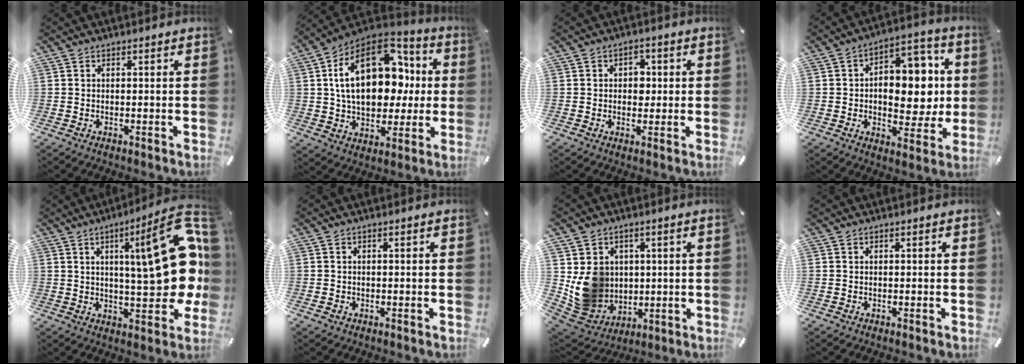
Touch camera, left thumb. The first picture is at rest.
{"total": 23.2, "force": [4.7, 15.8, 16.4], "torque": [-0.282, -0.001, 0.086]}
{"total": 3.9, "force": [0.1, 3.1, 2.4], "torque": [-0.025, 0.000, -0.008]}
{"total": 14.5, "force": [0.8, 9.9, 10.5], "torque": [-0.125, -0.013, 0.018]}
{"total": 29.0, "force": [5.9, 9.8, 26.7], "torque": [-0.354, -0.047, 0.100]}
{"total": 0.7, "force": [-0.2, 0.5, 0.4], "torque": [-0.007, 0.002, -0.005]}
{"total": 11.1, "force": [1.8, 10.5, 3.1], "torque": [-0.067, -0.016, 0.047]}
{"total": 0.0}